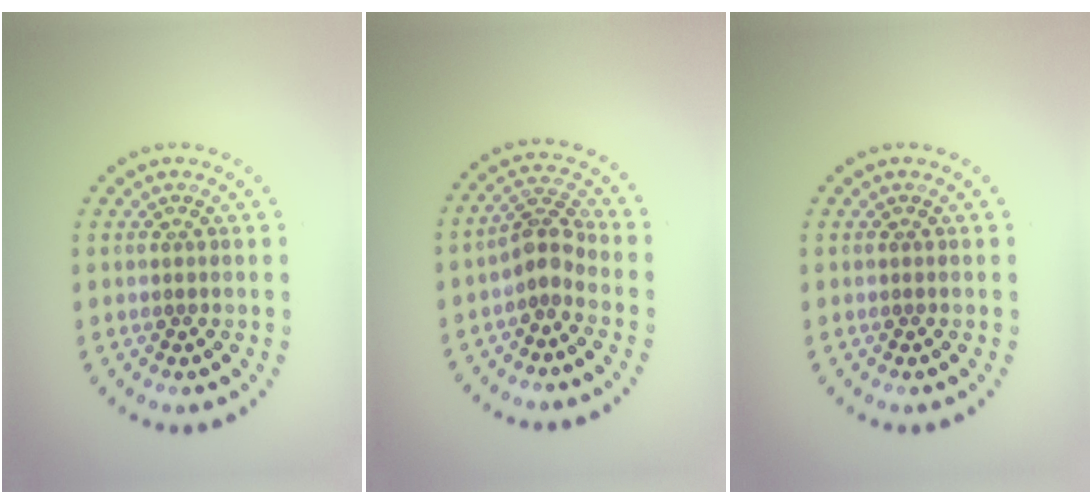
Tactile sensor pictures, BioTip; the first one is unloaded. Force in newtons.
{"total": 2.5, "press": 1.9, "slide": 1.7}
{"total": 0.0}